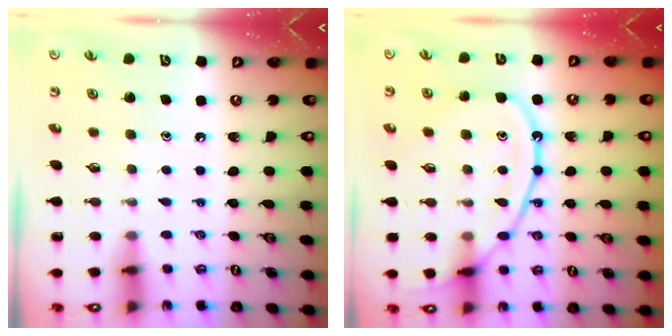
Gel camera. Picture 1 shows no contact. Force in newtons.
{"total": 14.2, "press": 14.2, "slide": 1.2}